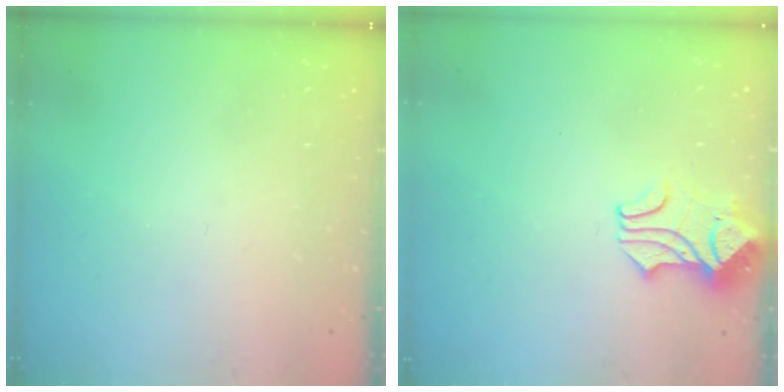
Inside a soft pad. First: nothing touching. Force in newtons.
{"total": 1.8, "press": 1.4, "slide": 1.1}